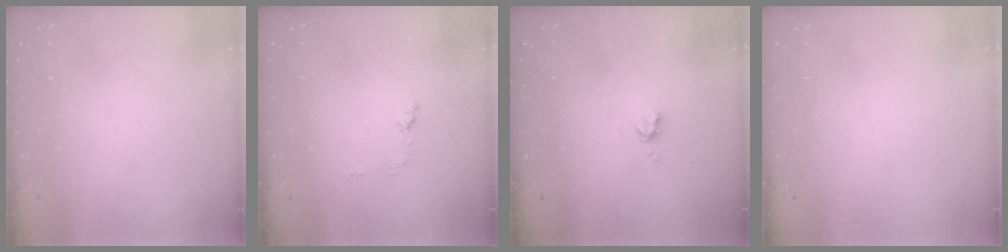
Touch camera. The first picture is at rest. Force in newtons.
{"total": 4.3, "press": 4.2, "slide": 0.5}
{"total": 3.7, "press": 3.6, "slide": 0.5}
{"total": 0.0}